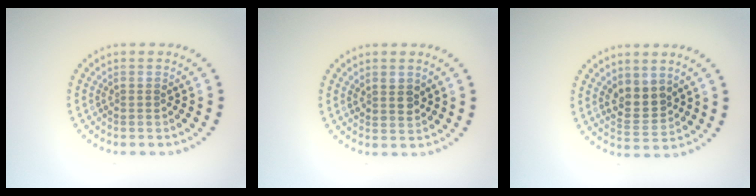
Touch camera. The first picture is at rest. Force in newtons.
{"total": 1.7, "press": 1.5, "slide": 0.7}
{"total": 3.0, "press": 2.8, "slide": 1.1}